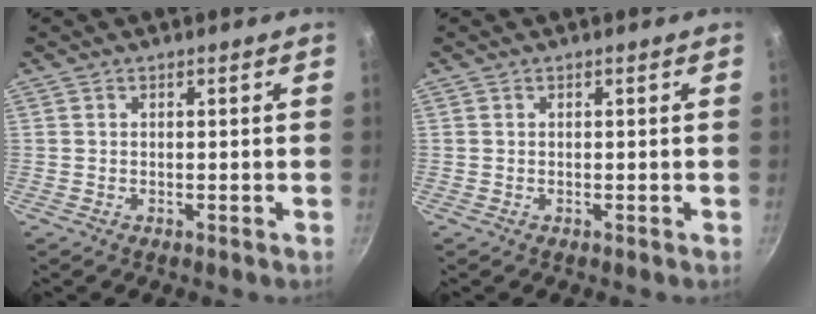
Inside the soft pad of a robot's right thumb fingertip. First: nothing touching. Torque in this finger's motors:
{"motor_torque": [0.00, 0.00, 0.00, 0.00, 0.00]}